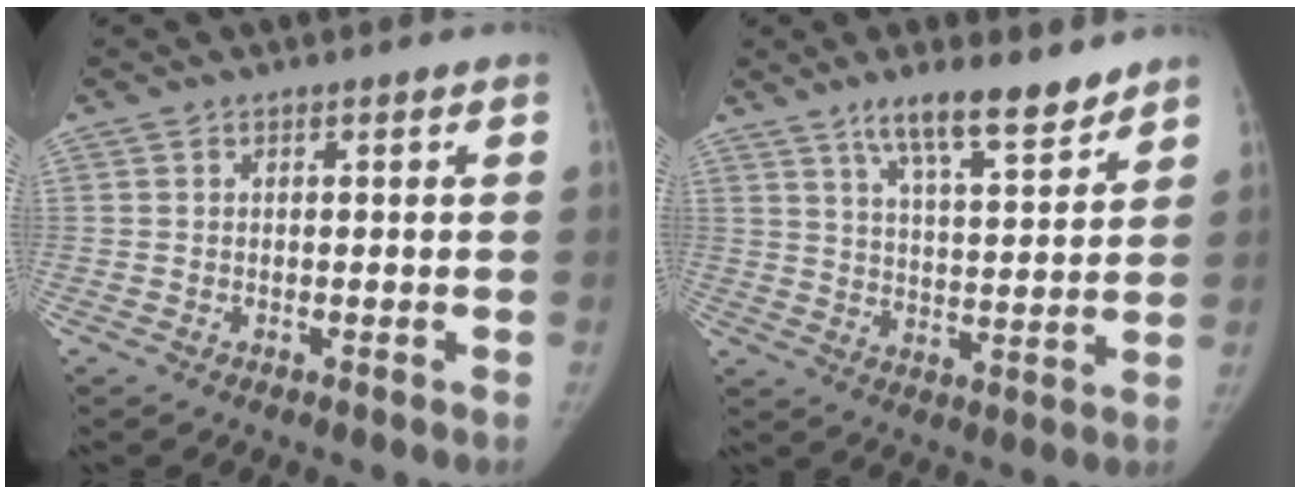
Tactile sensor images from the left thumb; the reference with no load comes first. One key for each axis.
{"total": 11.0, "fx": 8.3, "fy": 2.6, "fz": 6.7, "tx": -0.091, "ty": -0.054, "tz": 0.142}